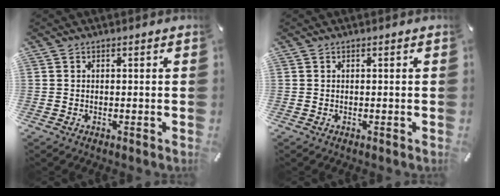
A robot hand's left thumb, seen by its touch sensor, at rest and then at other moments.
{"total": 0.0}